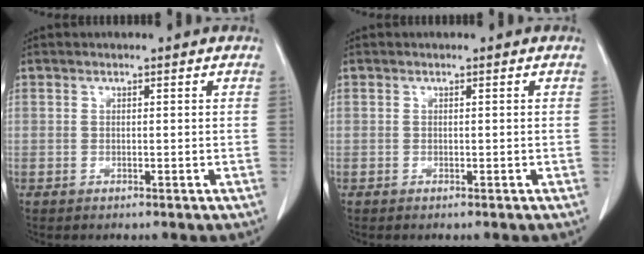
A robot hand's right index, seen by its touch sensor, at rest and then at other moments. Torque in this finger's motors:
{"motor_torque": [-0.05, 0.02, -0.02, 0.02]}